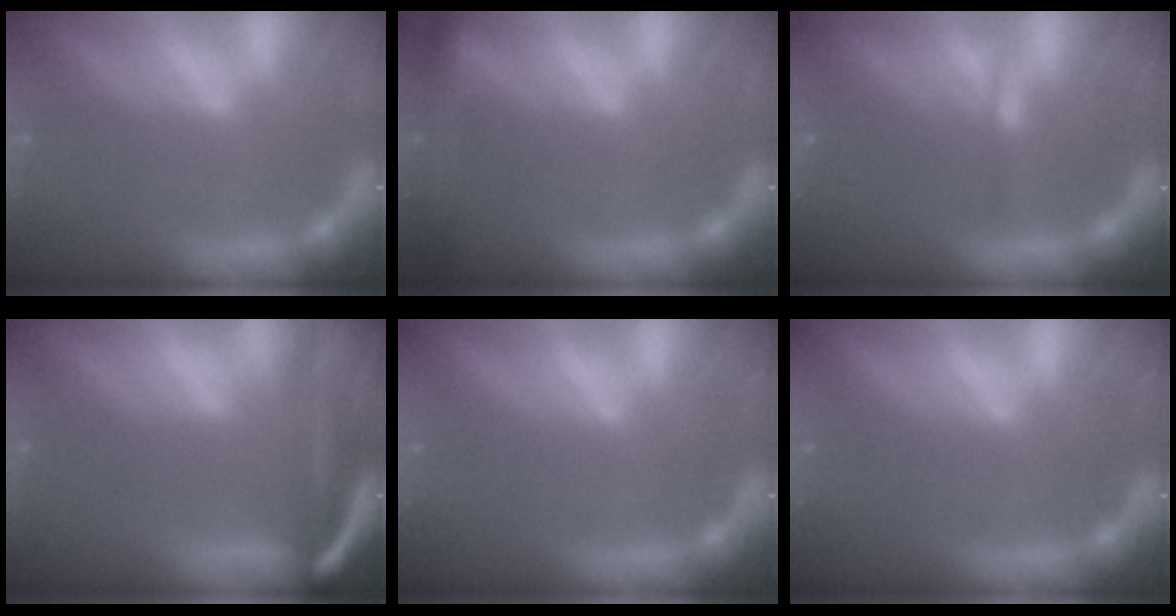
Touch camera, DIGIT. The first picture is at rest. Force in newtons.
{"total": 4.4}
{"total": 0.9}
{"total": 10.0}
{"total": 0.0}
{"total": 0.0}